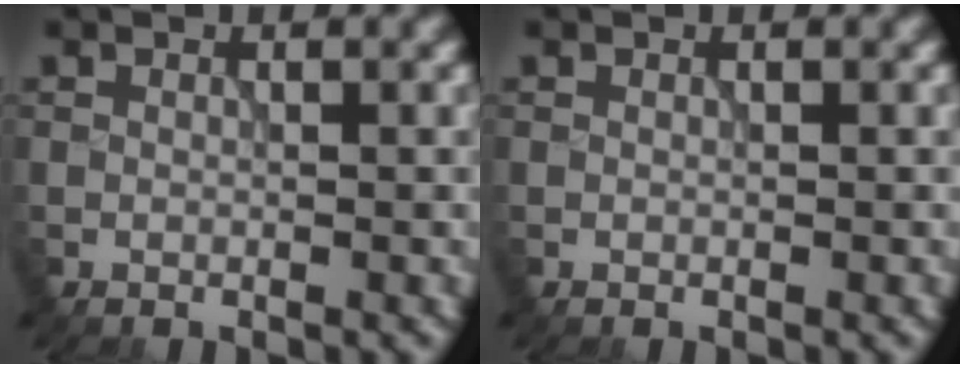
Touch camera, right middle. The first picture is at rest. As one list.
[{"total": 0.0}]